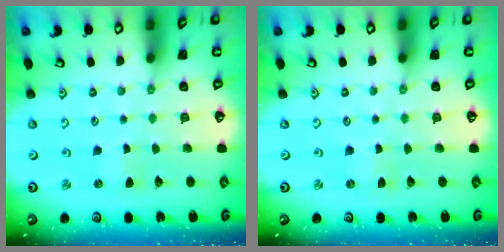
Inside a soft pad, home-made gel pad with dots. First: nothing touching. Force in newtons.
{"total": 0.0}